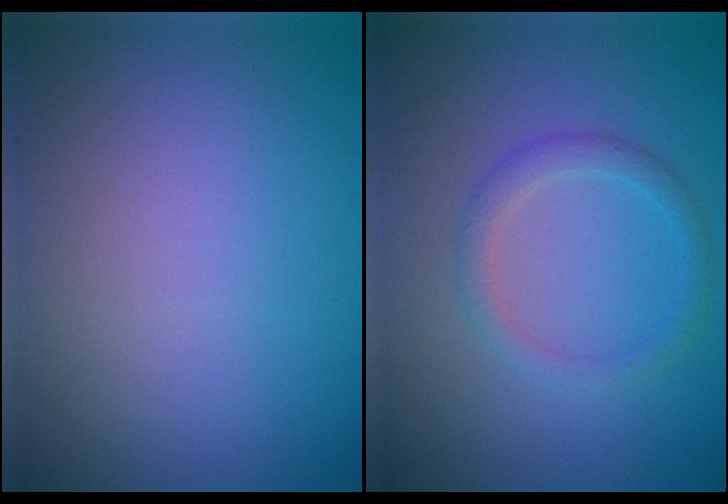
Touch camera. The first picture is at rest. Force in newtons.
{"total": 2.0, "press": 2.0, "slide": 0.1}